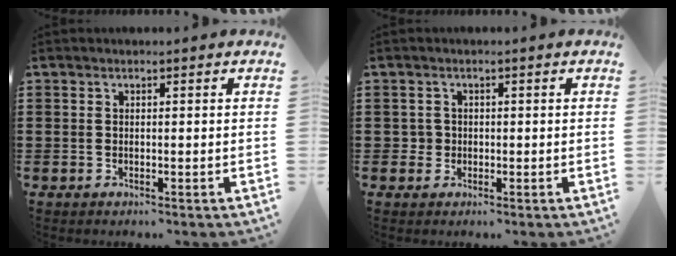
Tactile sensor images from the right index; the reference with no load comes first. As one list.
[{"total": 1.6, "force": [-0.2, 1.5, 0.4], "torque": [-0.012, 0.006, -0.007]}]